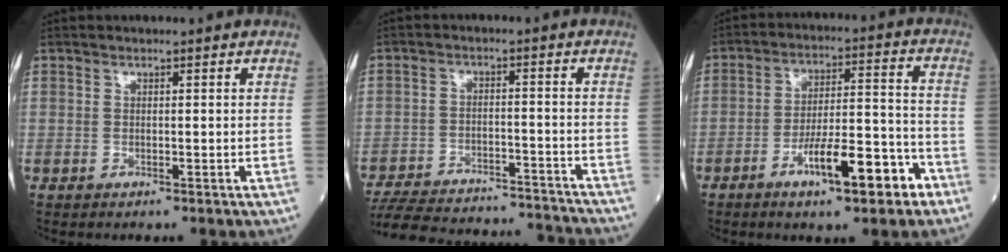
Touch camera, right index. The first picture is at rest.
{"total": 23.5, "force": [-22.0, 3.7, 7.4], "torque": [-0.155, -0.022, -0.305]}
{"total": 11.8, "force": [-6.5, 2.5, 9.5], "torque": [-0.154, 0.015, -0.098]}